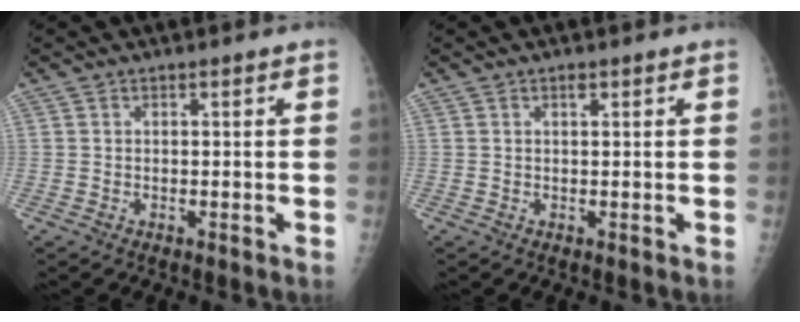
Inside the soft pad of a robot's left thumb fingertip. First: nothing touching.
{"total": 0.8, "force": [0.4, 0.3, 0.6], "torque": [-0.009, 0.000, 0.006]}